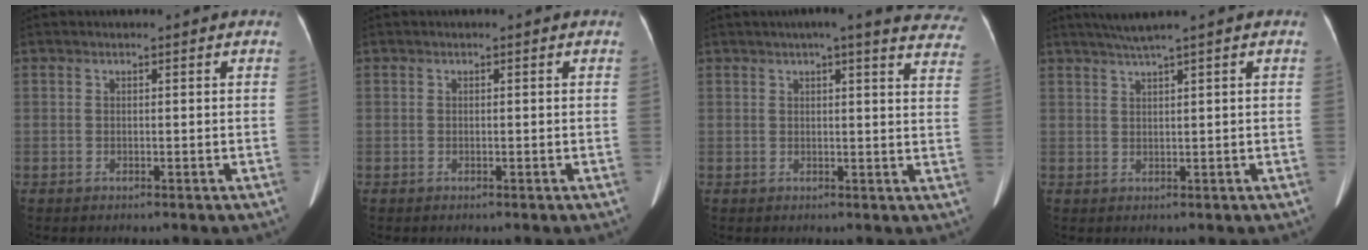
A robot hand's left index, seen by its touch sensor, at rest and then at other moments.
{"total": 0.0}
{"total": 17.8, "force": [15.5, 2.5, 8.6], "torque": [-0.093, -0.015, 0.157]}
{"total": 3.2, "force": [2.3, -1.0, 1.8], "torque": [-0.039, 0.003, 0.049]}